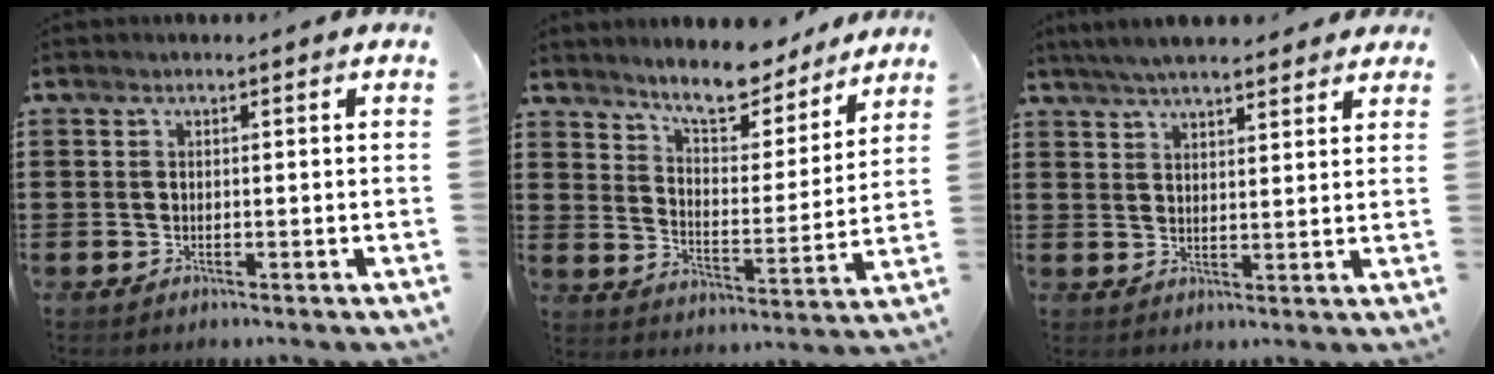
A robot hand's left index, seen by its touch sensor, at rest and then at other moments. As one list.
[{"total": 8.3, "force": [7.7, 1.4, 2.7], "torque": [-0.067, -0.048, 0.135]}, {"total": 5.1, "force": [4.7, 0.7, 1.9], "torque": [-0.049, -0.005, 0.086]}]